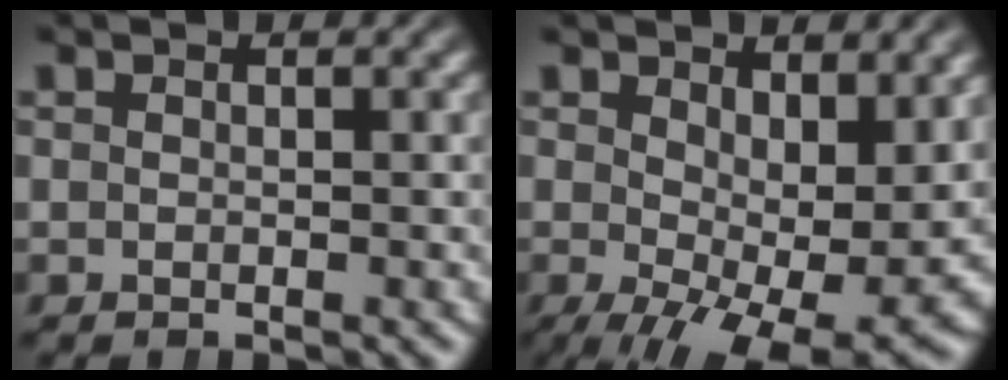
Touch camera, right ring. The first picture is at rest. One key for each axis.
{"total": 8.0, "fx": -1.8, "fy": 3.7, "fz": 6.9, "tx": -0.094, "ty": -0.056, "tz": 0.002}